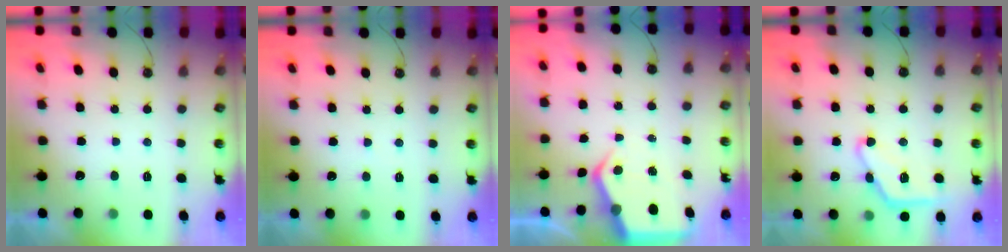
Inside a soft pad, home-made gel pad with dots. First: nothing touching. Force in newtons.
{"total": 2.5, "press": 2.5, "slide": 0.4}
{"total": 6.4, "press": 6.4, "slide": 0.6}
{"total": 11.7, "press": 11.7, "slide": 0.7}